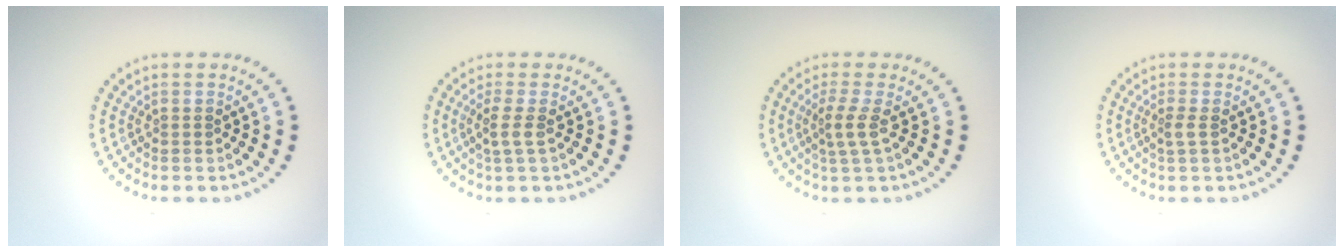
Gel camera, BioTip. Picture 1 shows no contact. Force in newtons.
{"total": 1.5, "press": 1.3, "slide": 0.9}
{"total": 2.1, "press": 1.5, "slide": 1.5}
{"total": 0.9, "press": 0.7, "slide": 0.5}